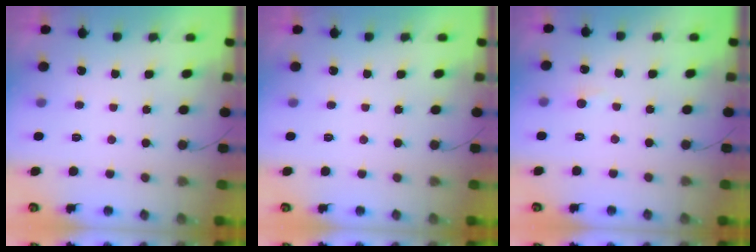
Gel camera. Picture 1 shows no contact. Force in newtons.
{"total": 0.0}
{"total": 4.2, "press": 4.2, "slide": 0.6}